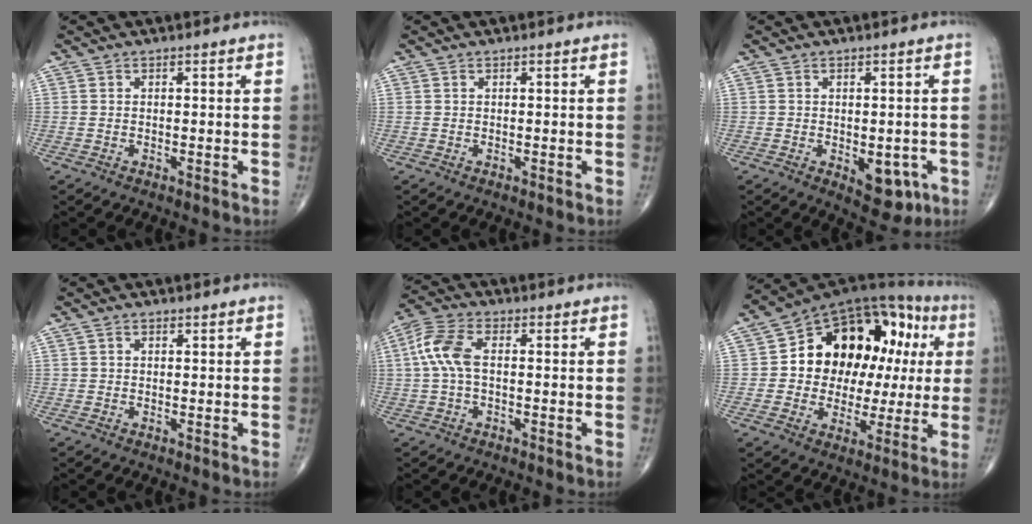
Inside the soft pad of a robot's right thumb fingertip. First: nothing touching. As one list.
[{"total": 0.0}, {"total": 7.1, "force": [-2.2, 4.0, 5.4], "torque": [-0.041, -0.002, -0.017]}, {"total": 0.7, "force": [0.4, 0.5, 0.3], "torque": [0.000, -0.001, 0.005]}, {"total": 7.5, "force": [0.5, 3.7, 6.4], "torque": [-0.157, 0.021, 0.005]}, {"total": 22.6, "force": [3.4, 15.7, 15.9], "torque": [-0.173, 0.045, 0.057]}]